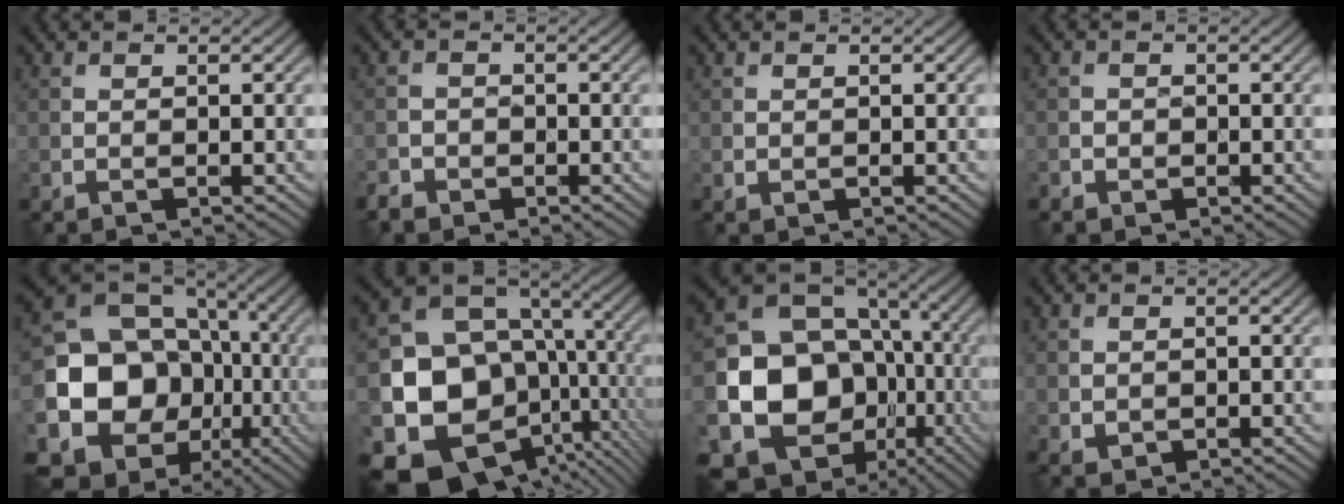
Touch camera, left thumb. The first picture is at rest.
{"total": 2.0, "force": [-1.5, 1.4, 0.3], "torque": [-0.006, -0.001, -0.036]}
{"total": 0.0}
{"total": 1.1, "force": [-0.5, 1.0, 0.1], "torque": [0.004, -0.002, -0.010]}
{"total": 16.8, "force": [-4.0, 13.7, 8.8], "torque": [-0.172, -0.029, -0.055]}
{"total": 17.6, "force": [-5.7, 13.7, 9.6], "torque": [-0.209, -0.047, -0.078]}
{"total": 16.1, "force": [-4.2, 13.2, 8.3], "torque": [-0.183, -0.034, -0.065]}
{"total": 0.7, "force": [-0.1, 0.7, 0.3], "torque": [-0.007, -0.007, 0.002]}